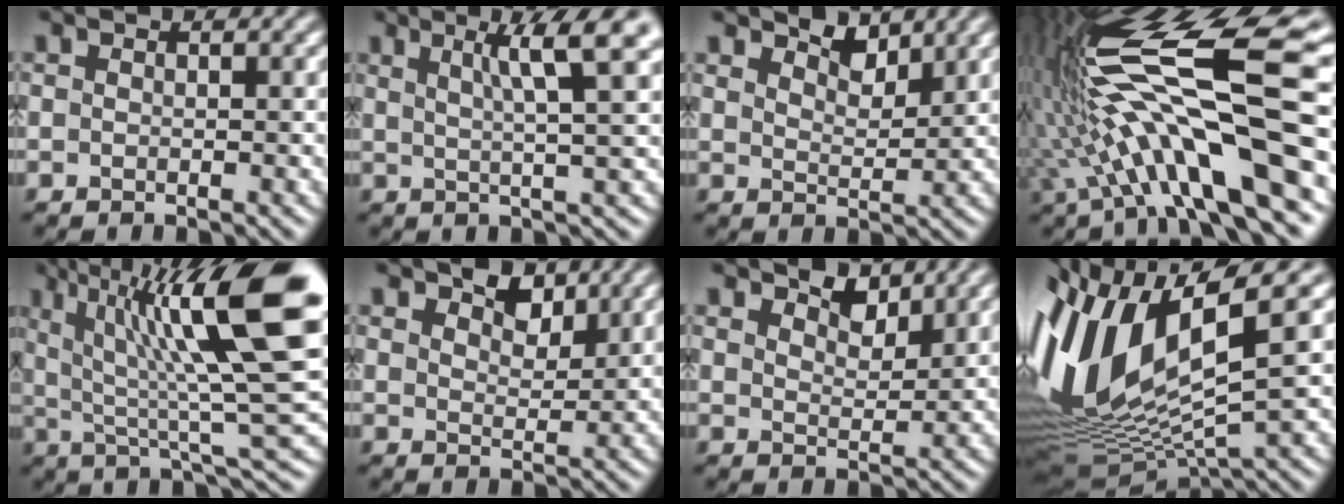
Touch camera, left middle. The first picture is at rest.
{"total": 5.2, "force": [2.7, 0.5, 4.4], "torque": [-0.059, 0.014, 0.042]}
{"total": 2.8, "force": [2.6, 0.7, 0.8], "torque": [-0.012, 0.002, 0.041]}
{"total": 14.5, "force": [-0.6, 3.8, 13.9], "torque": [-0.247, 0.027, -0.011]}
{"total": 14.1, "force": [5.3, 2.7, 12.7], "torque": [-0.189, 0.025, 0.089]}
{"total": 3.6, "force": [2.8, 1.7, 1.6], "torque": [-0.021, 0.009, 0.029]}
{"total": 2.9, "force": [2.6, 0.9, 1.0], "torque": [-0.014, 0.004, 0.037]}
{"total": 12.4, "force": [1.6, 5.2, 11.2], "torque": [-0.247, -0.001, 0.038]}